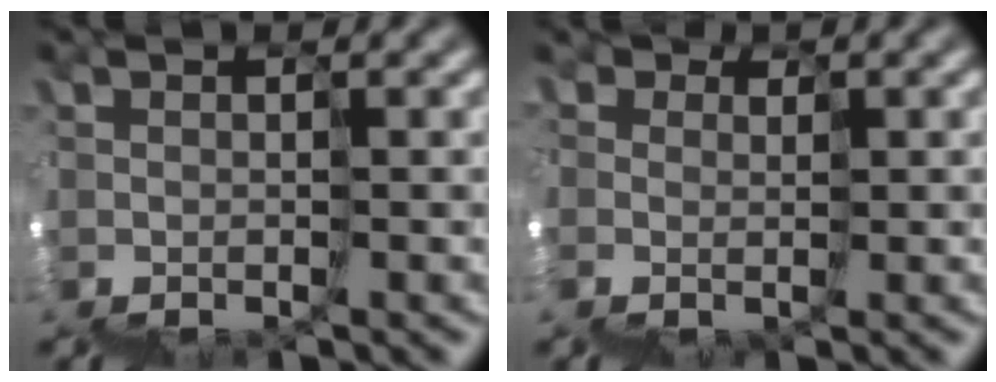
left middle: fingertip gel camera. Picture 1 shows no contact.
{"total": 3.1, "force": [0.3, 3.0, 0.2], "torque": [0.012, 0.023, 0.006]}